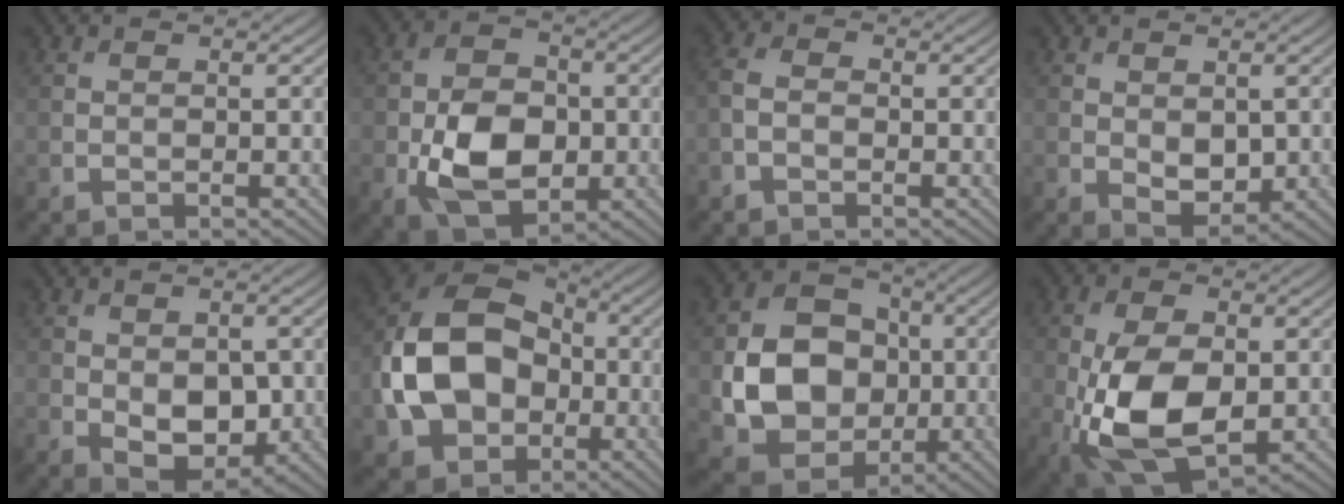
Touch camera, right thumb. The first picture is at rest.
{"total": 9.5, "force": [-2.1, 6.4, 6.7], "torque": [-0.137, -0.012, -0.036]}
{"total": 2.7, "force": [-0.9, 1.8, 1.9], "torque": [-0.049, 0.005, -0.026]}
{"total": 3.2, "force": [0.1, 2.0, 2.5], "torque": [-0.046, -0.010, 0.010]}
{"total": 5.9, "force": [-0.8, 3.7, 4.5], "torque": [-0.081, -0.018, -0.005]}
{"total": 14.8, "force": [-1.9, 11.1, 9.5], "torque": [-0.217, -0.002, -0.045]}
{"total": 12.1, "force": [-1.1, 9.9, 6.8], "torque": [-0.156, -0.008, -0.024]}
{"total": 12.2, "force": [-2.1, 6.8, 9.9], "torque": [-0.223, -0.017, -0.038]}